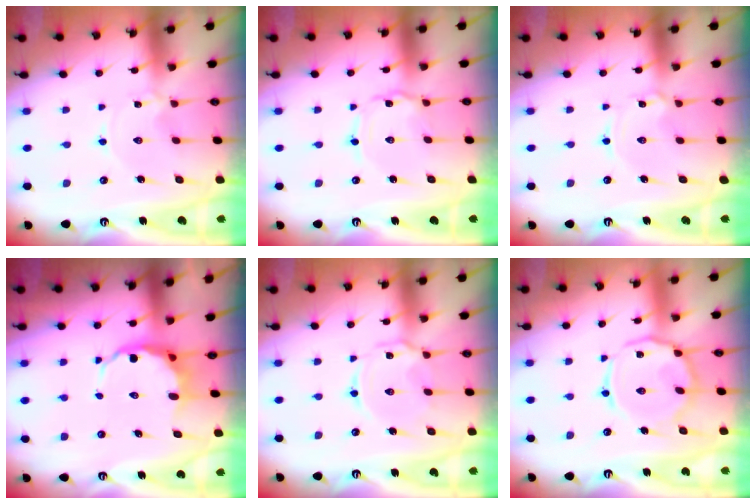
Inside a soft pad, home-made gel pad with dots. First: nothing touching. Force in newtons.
{"total": 0.8, "press": 0.8, "slide": 0.2}
{"total": 1.8, "press": 1.8, "slide": 0.3}
{"total": 6.2, "press": 6.0, "slide": 1.6}
{"total": 5.2, "press": 5.1, "slide": 0.4}
{"total": 12.8, "press": 12.7, "slide": 1.1}